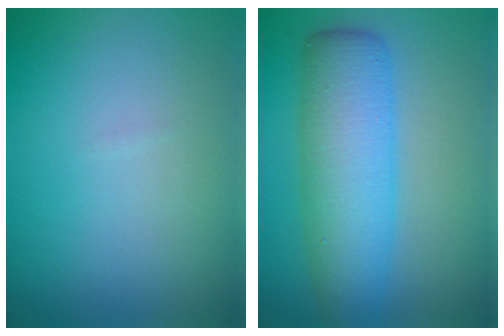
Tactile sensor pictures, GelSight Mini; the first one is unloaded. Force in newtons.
{"total": 7.2, "press": 7.2, "slide": 0.2}